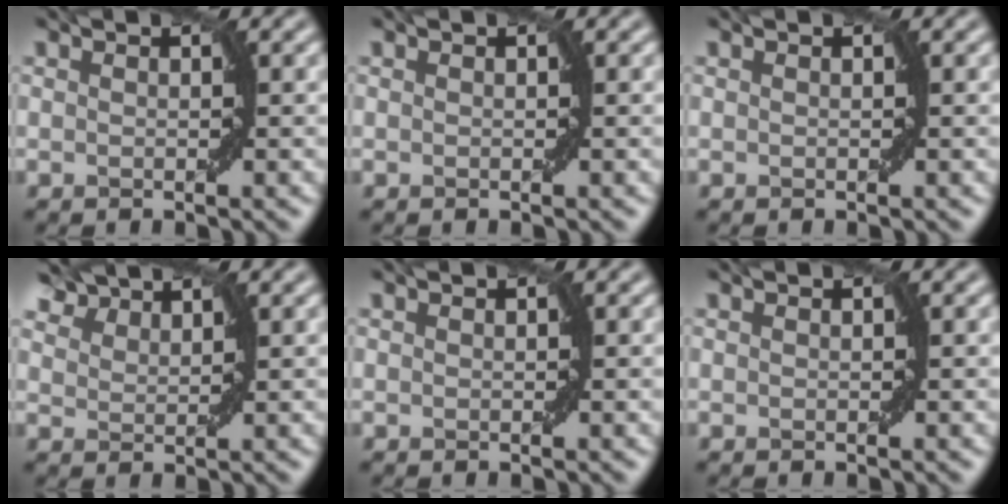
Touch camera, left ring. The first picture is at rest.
{"total": 0.0}
{"total": 0.0}
{"total": 3.3, "force": [3.1, 0.9, 0.7], "torque": [-0.026, -0.002, 0.069]}
{"total": 0.0}
{"total": 0.0}